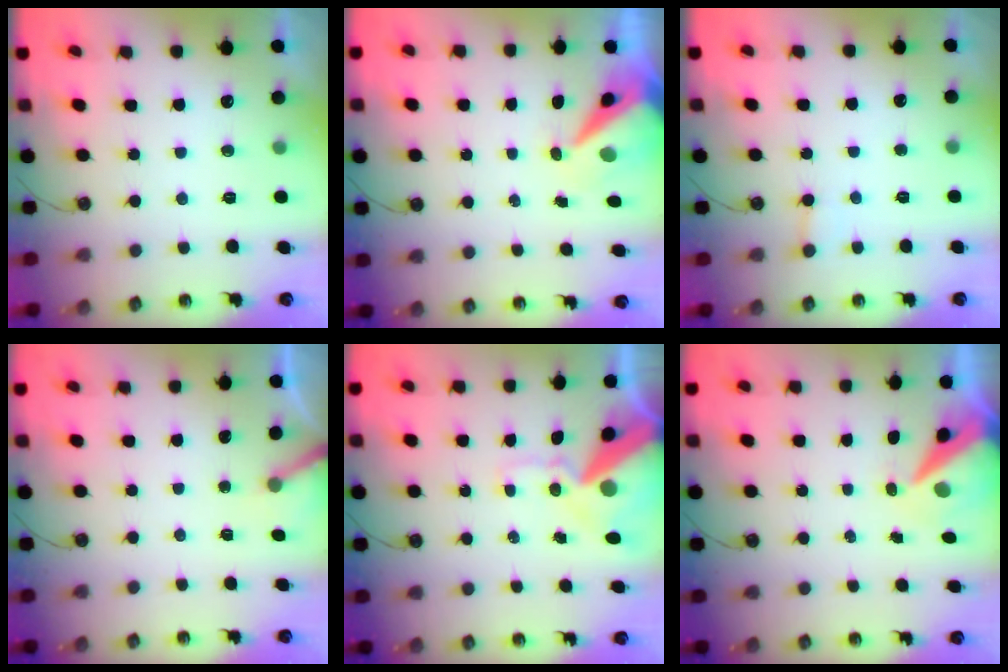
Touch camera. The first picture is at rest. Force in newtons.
{"total": 9.0, "press": 8.9, "slide": 1.3}
{"total": 2.1, "press": 2.1, "slide": 0.2}
{"total": 4.3, "press": 4.3, "slide": 0.2}
{"total": 17.3, "press": 17.1, "slide": 2.6}
{"total": 9.1, "press": 9.1, "slide": 1.2}